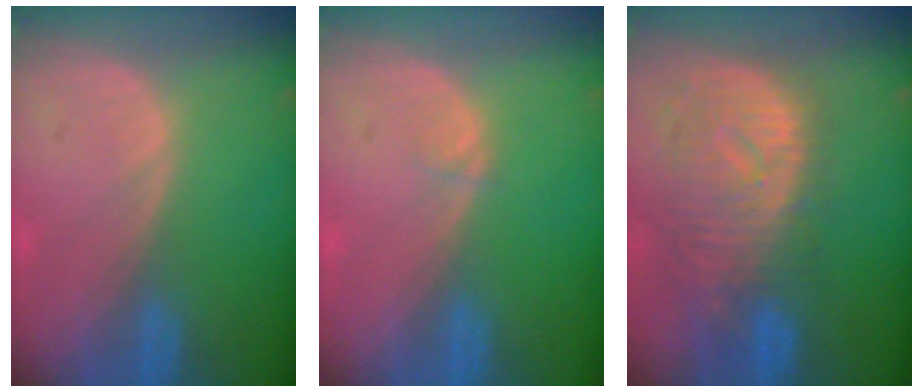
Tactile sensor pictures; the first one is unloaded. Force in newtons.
{"total": 0.5, "press": 0.5, "slide": 0.1}
{"total": 11.0, "press": 9.8, "slide": 5.1}